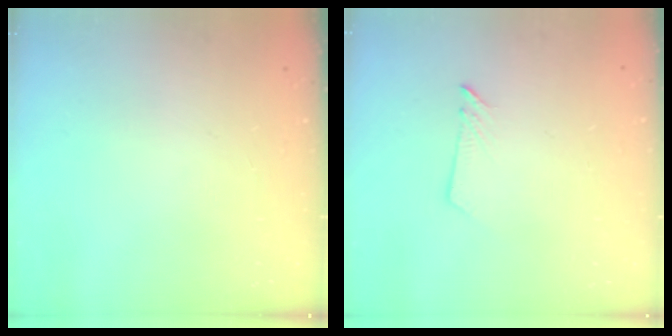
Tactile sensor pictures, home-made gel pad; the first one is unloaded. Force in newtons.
{"total": 2.9, "press": 2.9, "slide": 0.3}